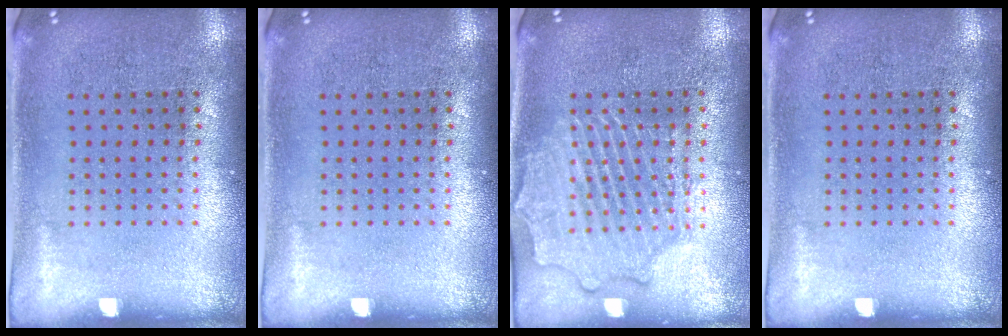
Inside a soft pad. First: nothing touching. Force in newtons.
{"total": 0.0}
{"total": 3.1, "press": 3.1, "slide": 0.3}
{"total": 0.0}